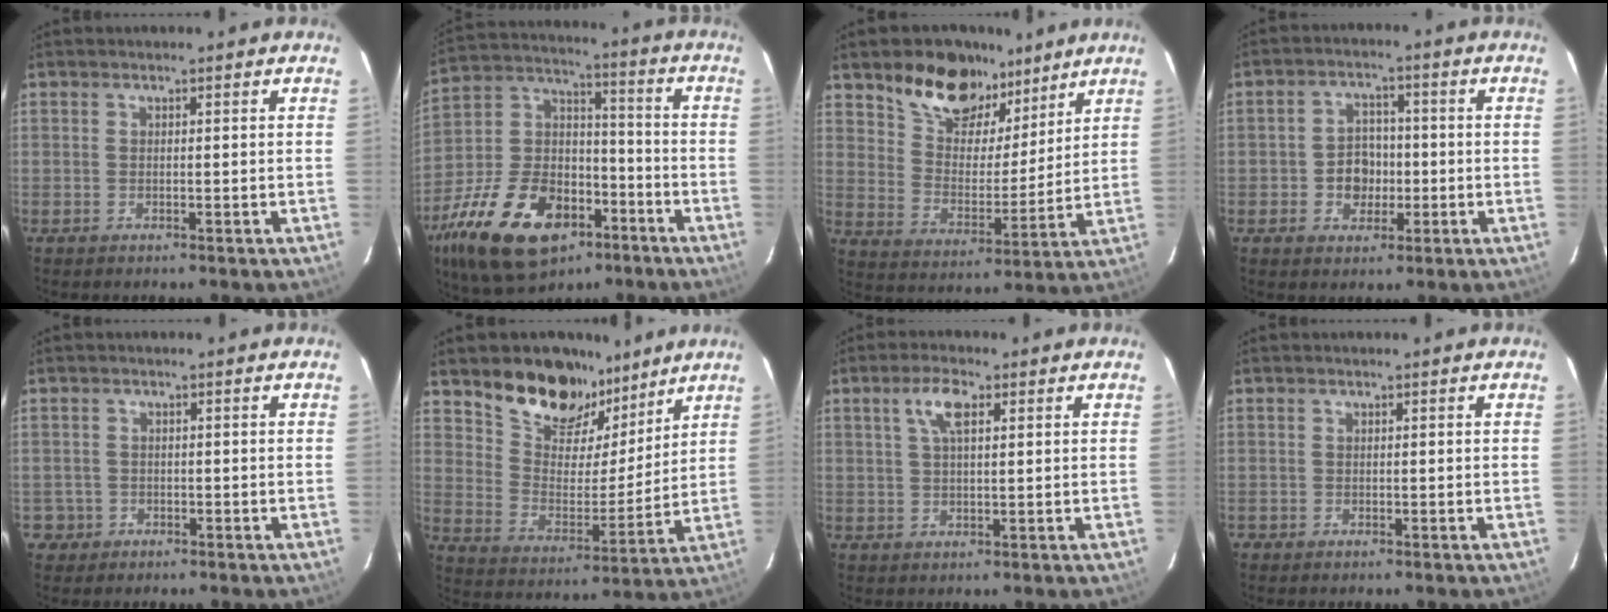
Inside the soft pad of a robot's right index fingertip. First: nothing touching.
{"total": 25.1, "force": [-13.7, 14.5, 15.2], "torque": [-0.322, 0.009, -0.222]}
{"total": 15.1, "force": [10.5, 8.4, 6.9], "torque": [-0.132, 0.022, 0.190]}
{"total": 5.9, "force": [-1.4, 5.1, 2.6], "torque": [-0.053, 0.015, -0.016]}
{"total": 2.9, "force": [-0.9, 2.8, 0.0], "torque": [0.002, 0.017, -0.010]}
{"total": 16.0, "force": [11.6, 8.6, 6.8], "torque": [-0.138, 0.011, 0.210]}
{"total": 4.8, "force": [2.0, 1.7, 4.0], "torque": [-0.076, 0.010, 0.036]}
{"total": 0.8, "force": [-0.3, 0.7, -0.1], "torque": [0.001, 0.002, -0.005]}